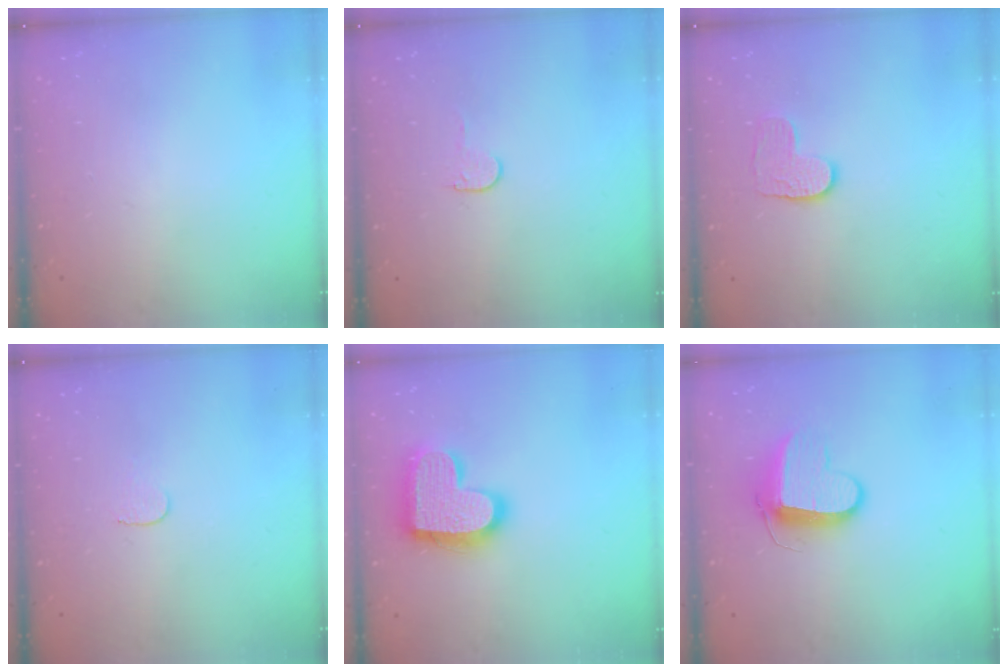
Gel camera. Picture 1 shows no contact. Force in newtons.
{"total": 3.8, "press": 3.8, "slide": 0.4}
{"total": 6.6, "press": 6.6, "slide": 0.3}
{"total": 3.1, "press": 3.1, "slide": 0.3}
{"total": 19.6, "press": 19.5, "slide": 1.3}
{"total": 10.3, "press": 10.3, "slide": 0.5}